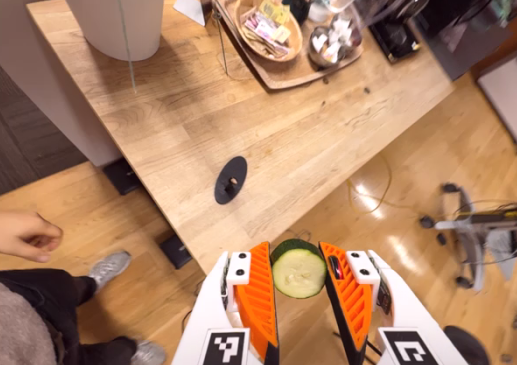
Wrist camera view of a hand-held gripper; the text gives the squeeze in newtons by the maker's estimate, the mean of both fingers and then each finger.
{"total": 8.3, "left": 8.3, "right": 8.3}